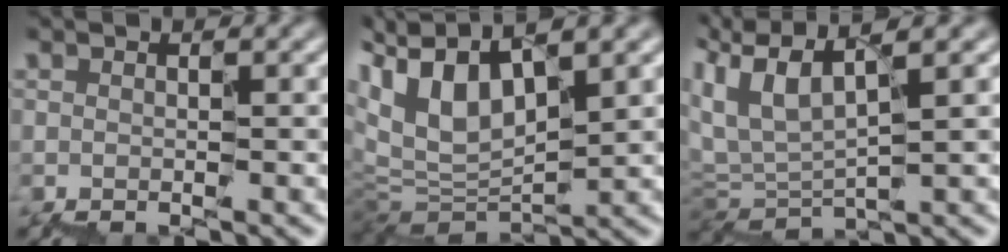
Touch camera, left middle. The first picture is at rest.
{"total": 7.1, "force": [3.1, 3.8, 5.1], "torque": [-0.115, 0.026, 0.053]}
{"total": 4.9, "force": [3.5, 1.8, 3.0], "torque": [-0.086, 0.025, 0.066]}